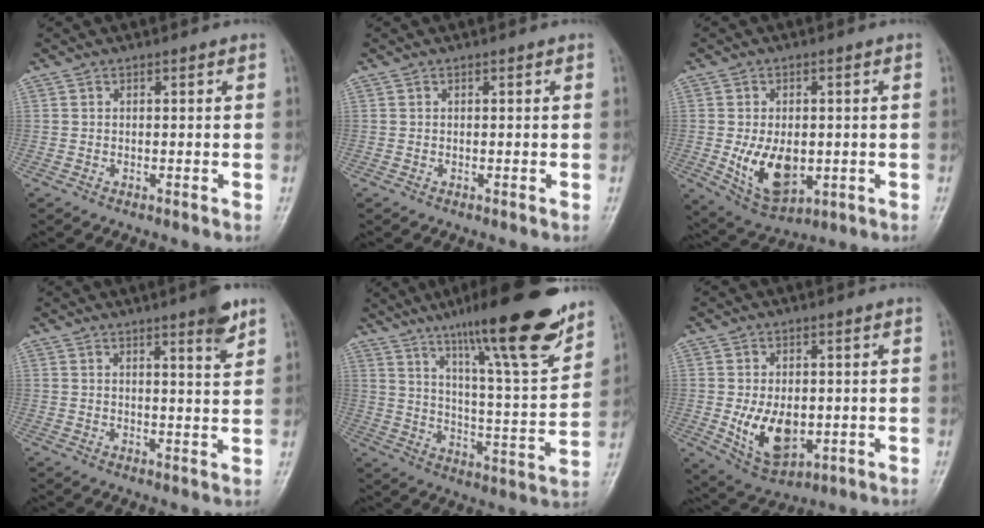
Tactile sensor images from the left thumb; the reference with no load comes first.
{"total": 0.0}
{"total": 10.4, "force": [-1.3, 6.4, 8.0], "torque": [-0.120, -0.010, -0.005]}
{"total": 5.2, "force": [3.3, 0.5, 3.9], "torque": [-0.048, -0.022, 0.044]}
{"total": 22.4, "force": [15.7, 3.1, 15.6], "torque": [-0.215, -0.071, 0.248]}
{"total": 9.7, "force": [-1.2, 6.1, 7.5], "torque": [-0.111, -0.011, -0.003]}